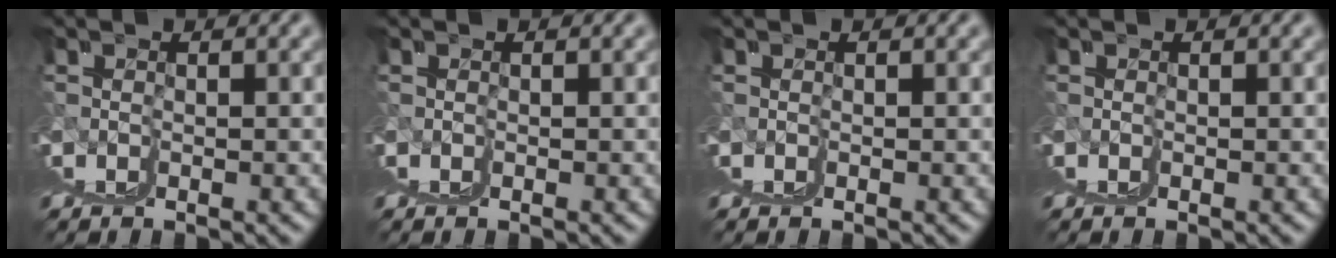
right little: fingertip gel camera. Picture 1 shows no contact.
{"total": 0.0}
{"total": 0.0}
{"total": 0.0}